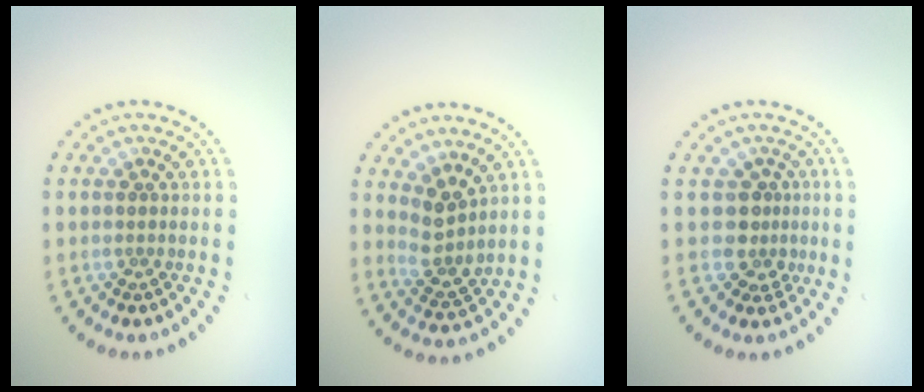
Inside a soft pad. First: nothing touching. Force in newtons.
{"total": 2.6, "press": 2.0, "slide": 1.6}
{"total": 2.4, "press": 1.8, "slide": 1.7}